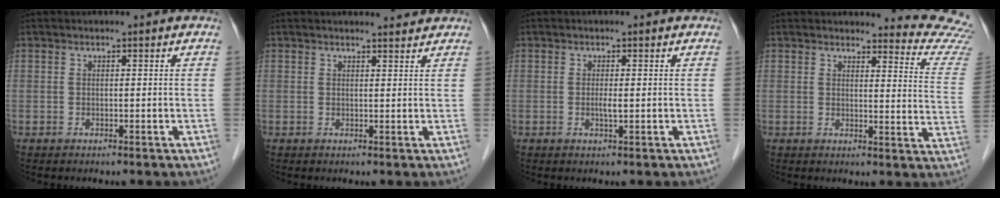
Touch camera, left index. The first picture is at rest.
{"total": 2.3, "force": [2.3, 0.1, 0.1], "torque": [-0.007, -0.002, 0.028]}
{"total": 1.2, "force": [-0.1, 0.1, 1.1], "torque": [-0.025, -0.002, -0.001]}
{"total": 11.5, "force": [11.5, -0.8, 0.0], "torque": [0.016, -0.125, 0.096]}